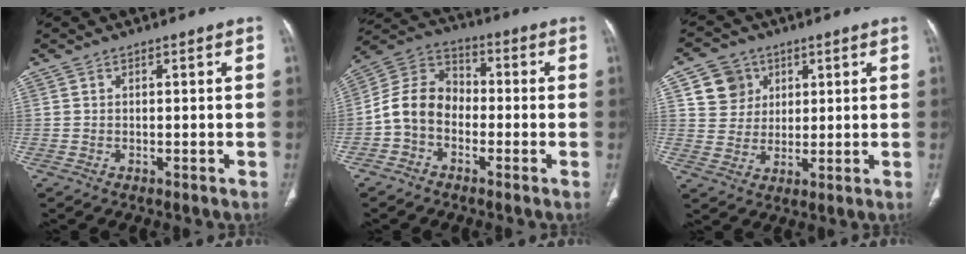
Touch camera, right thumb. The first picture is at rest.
{"total": 9.8, "force": [-2.5, 7.6, 5.7], "torque": [-0.093, 0.040, -0.063]}
{"total": 7.7, "force": [3.1, 6.8, 1.6], "torque": [0.005, -0.005, 0.061]}